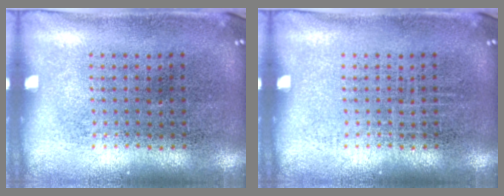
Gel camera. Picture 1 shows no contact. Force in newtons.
{"total": 0.0}